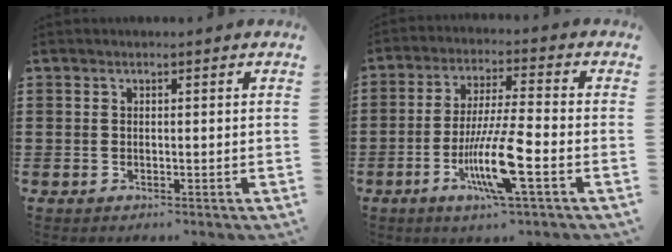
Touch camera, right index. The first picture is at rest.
{"total": 10.8, "force": [-4.1, 1.0, 9.9], "torque": [-0.201, -0.016, -0.082]}